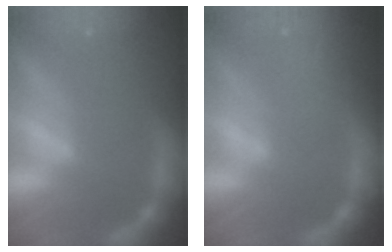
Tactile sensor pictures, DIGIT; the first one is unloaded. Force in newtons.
{"total": 5.6}